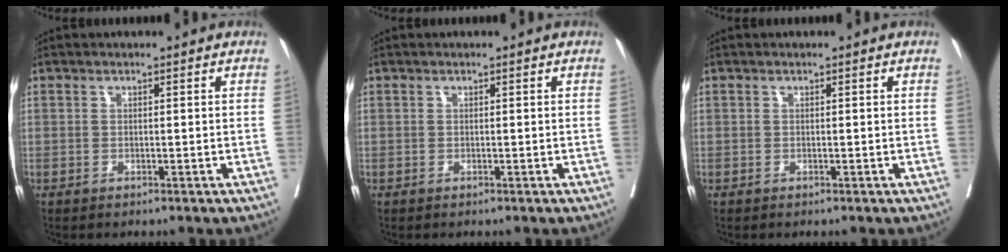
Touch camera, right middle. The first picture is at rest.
{"total": 0.0}
{"total": 0.0}